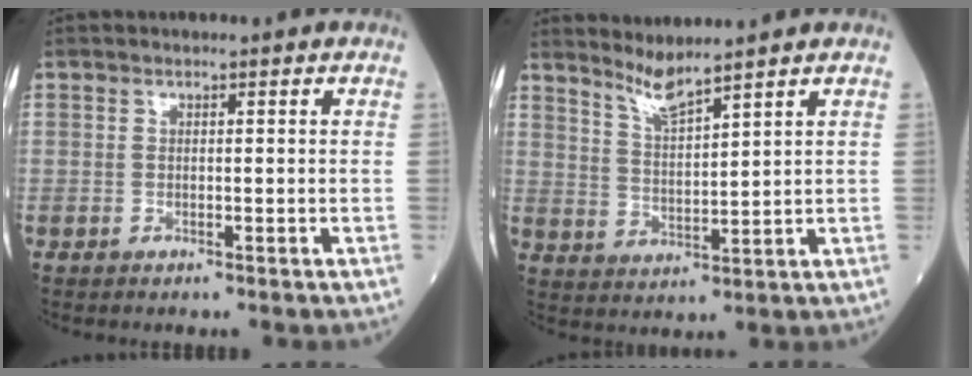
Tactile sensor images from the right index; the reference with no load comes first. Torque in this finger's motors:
{"motor_torque": [-0.16, 0.26, 0.00, 0.01]}